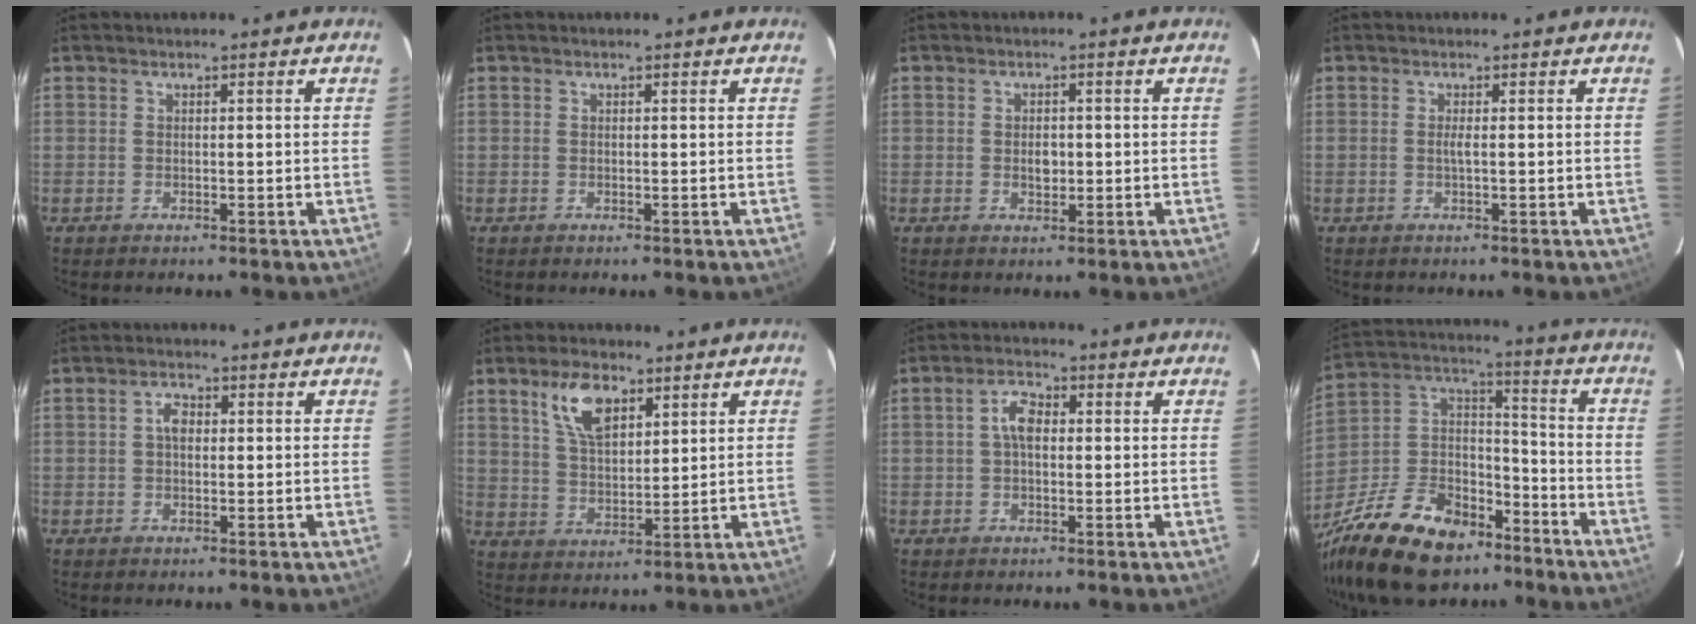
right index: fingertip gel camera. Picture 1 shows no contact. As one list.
[{"total": 0.0}, {"total": 2.7, "force": [-0.2, 1.8, 2.0], "torque": [-0.033, 0.002, -0.002]}, {"total": 1.0, "force": [-0.1, -0.3, 1.0], "torque": [-0.019, -0.002, -0.002]}, {"total": 2.4, "force": [0.3, 1.6, 1.9], "torque": [-0.035, 0.009, 0.004]}, {"total": 8.8, "force": [4.8, 4.2, 6.1], "torque": [-0.115, 0.013, 0.095]}, {"total": 4.1, "force": [0.3, 2.3, 3.4], "torque": [-0.067, 0.014, 0.006]}, {"total": 26.7, "force": [-18.1, 13.9, 13.8], "torque": [-0.313, 0.019, -0.291]}]